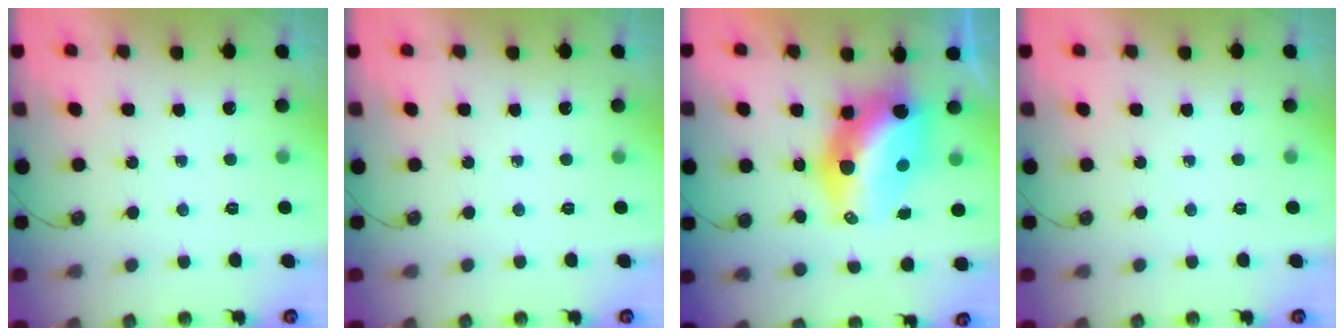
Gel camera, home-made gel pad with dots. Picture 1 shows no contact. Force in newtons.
{"total": 0.0}
{"total": 14.1, "press": 14.0, "slide": 1.2}
{"total": 0.0}